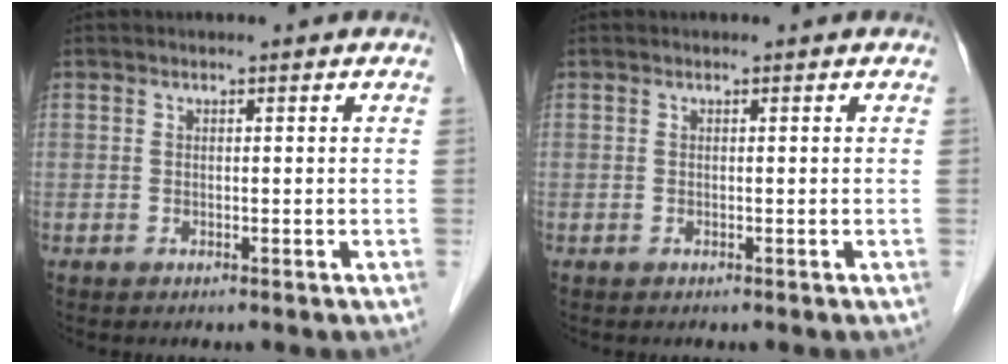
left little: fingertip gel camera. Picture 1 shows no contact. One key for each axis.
{"total": 0.0}